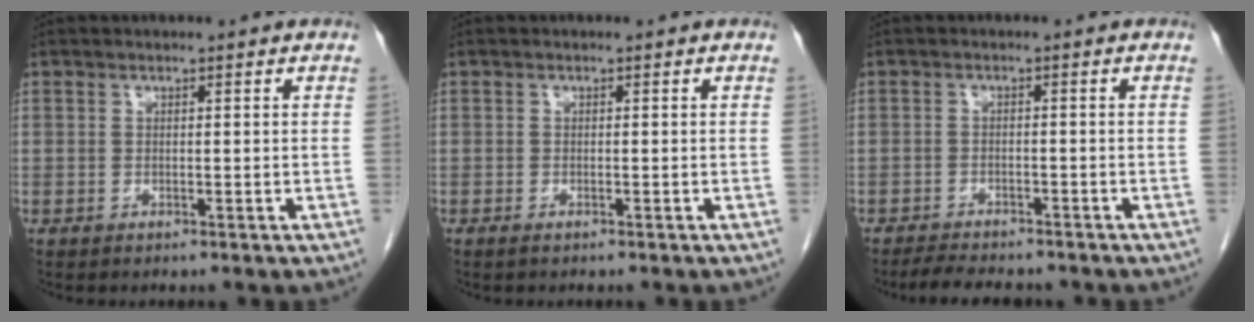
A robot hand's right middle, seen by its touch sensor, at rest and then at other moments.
{"total": 0.8, "force": [-0.5, 0.2, 0.6], "torque": [-0.011, -0.001, -0.006]}
{"total": 6.3, "force": [-5.7, 1.3, 2.4], "torque": [-0.040, -0.011, -0.086]}